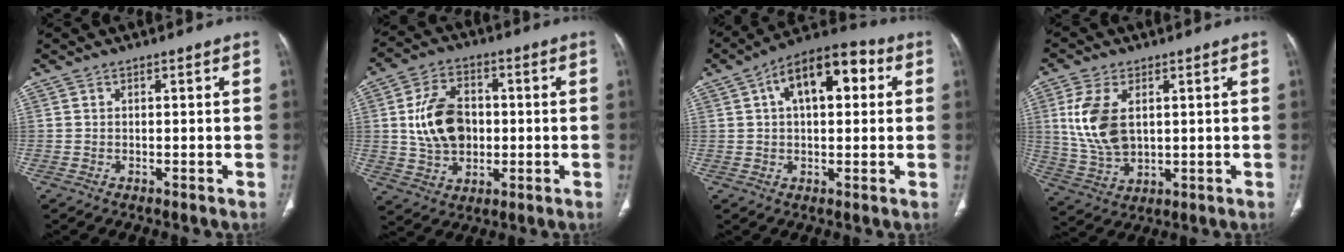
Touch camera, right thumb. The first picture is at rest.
{"total": 12.7, "force": [0.4, 9.1, 8.9], "torque": [-0.137, 0.010, 0.013]}
{"total": 13.6, "force": [3.8, 7.0, 11.0], "torque": [-0.149, 0.029, 0.052]}
{"total": 11.2, "force": [2.4, 6.6, 8.7], "torque": [-0.181, -0.009, 0.057]}